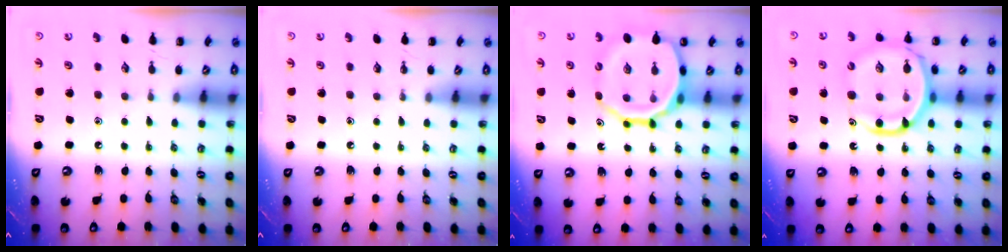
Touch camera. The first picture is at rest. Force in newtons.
{"total": 0.0}
{"total": 19.0, "press": 18.7, "slide": 3.5}
{"total": 14.6, "press": 14.1, "slide": 3.9}